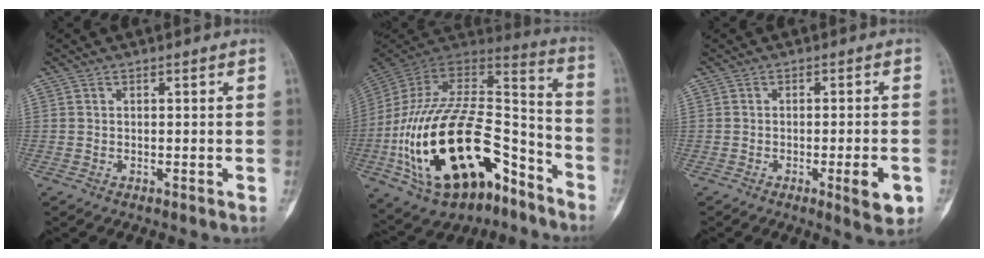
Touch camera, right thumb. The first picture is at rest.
{"total": 31.5, "force": [-14.1, 16.6, 22.7], "torque": [-0.448, 0.069, -0.229]}
{"total": 5.8, "force": [-2.1, 1.2, 5.2], "torque": [-0.062, 0.000, -0.025]}